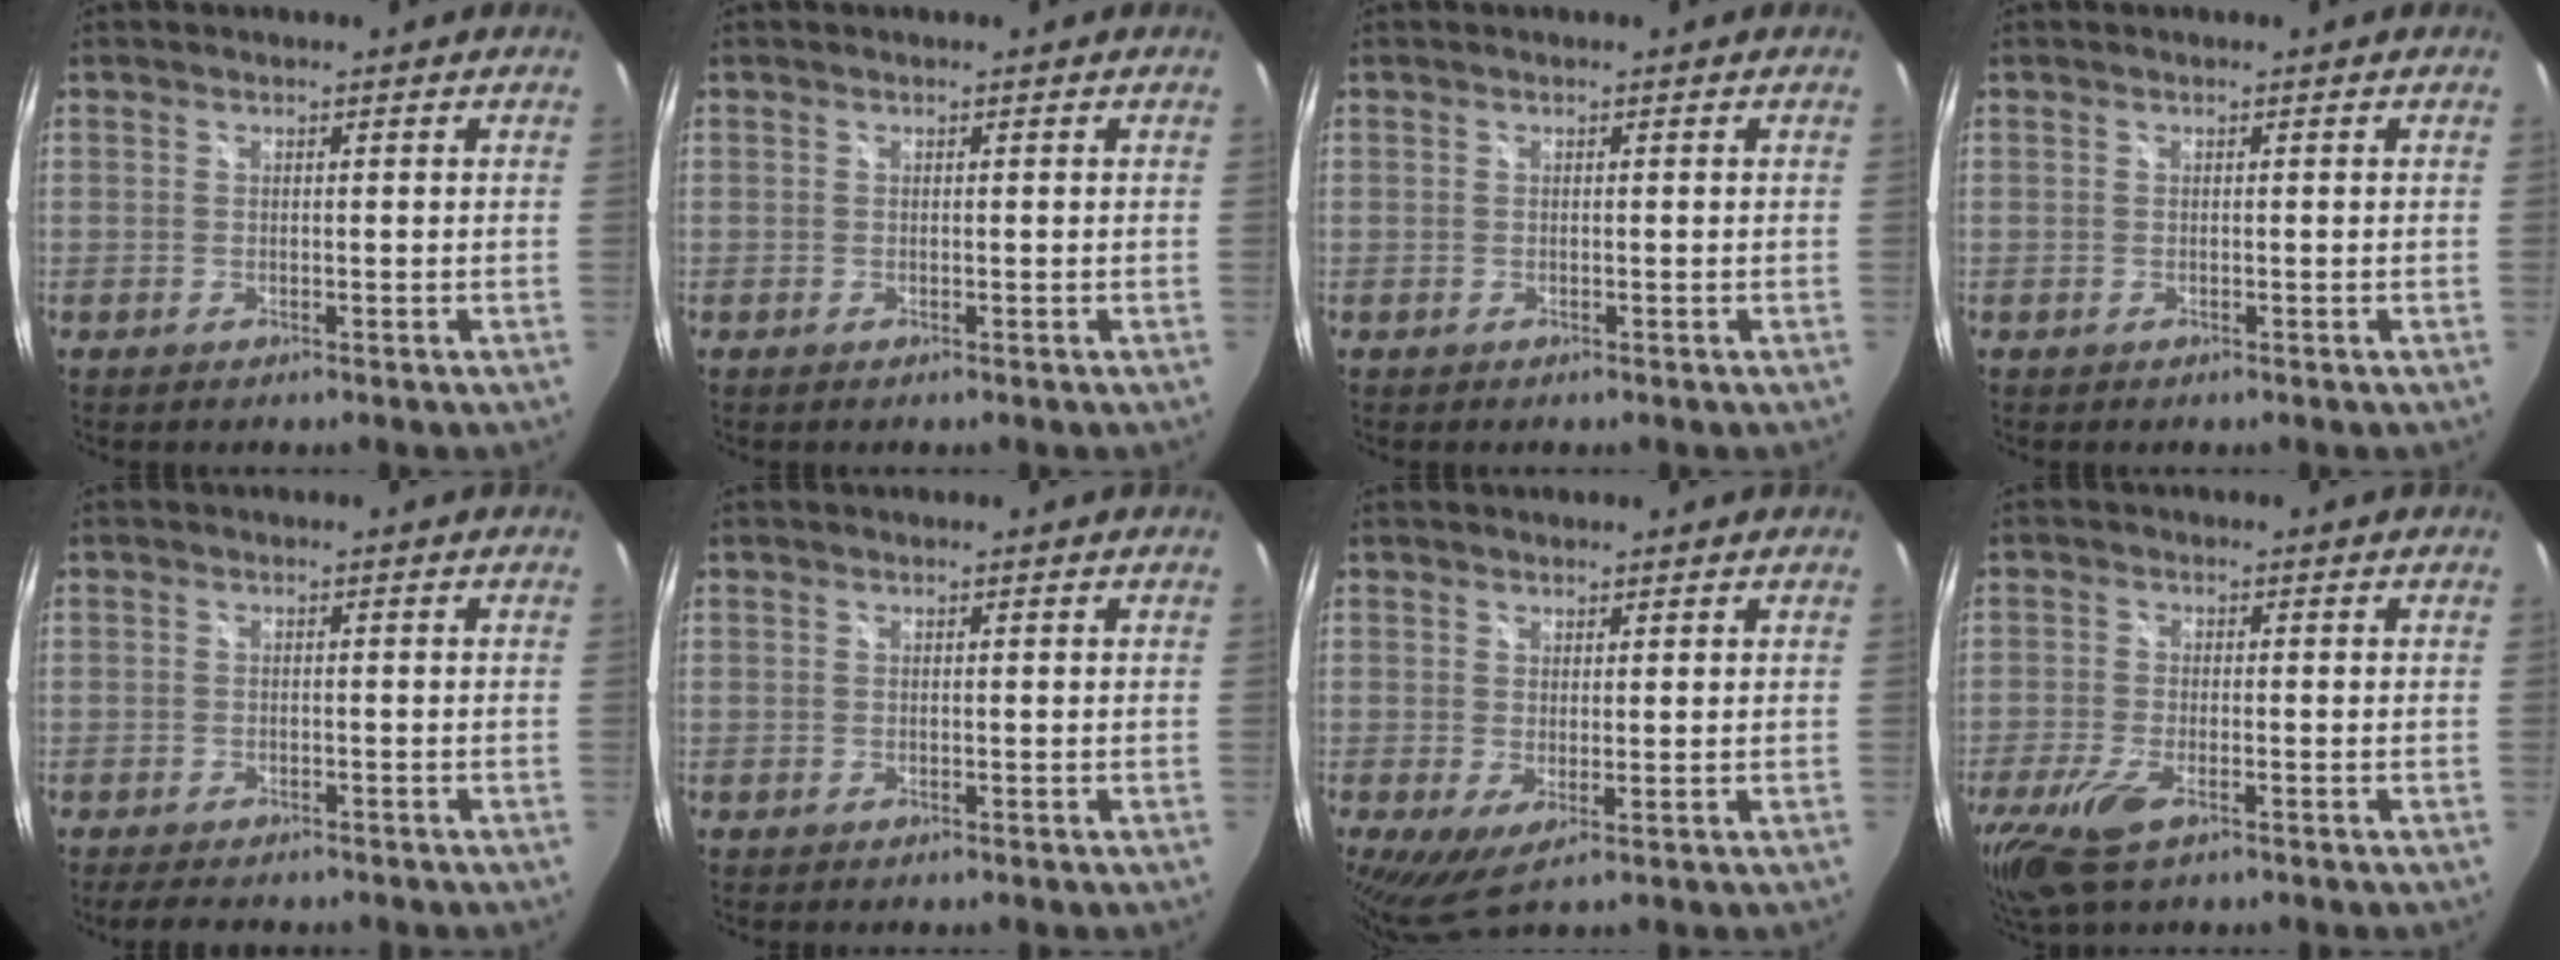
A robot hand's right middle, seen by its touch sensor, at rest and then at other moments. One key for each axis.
{"total": 0.0}
{"total": 0.0}
{"total": 0.0}
{"total": 5.0, "fx": -4.2, "fy": 1.8, "fz": 2.0, "tx": -0.046, "ty": -0.009, "tz": -0.063}
{"total": 0.0}
{"total": 5.0, "fx": 0.6, "fy": 1.4, "fz": 4.7, "tx": -0.083, "ty": -0.015, "tz": 0.011}
{"total": 9.1, "fx": -5.2, "fy": 3.5, "fz": 6.5, "tx": -0.159, "ty": -0.030, "tz": -0.100}